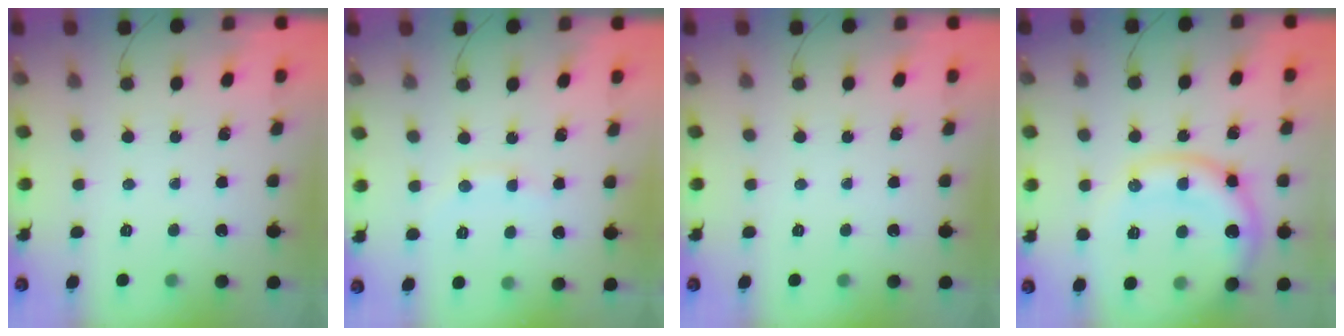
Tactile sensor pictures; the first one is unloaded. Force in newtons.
{"total": 7.5, "press": 7.5, "slide": 1.0}
{"total": 0.0}
{"total": 15.1, "press": 15.0, "slide": 0.9}